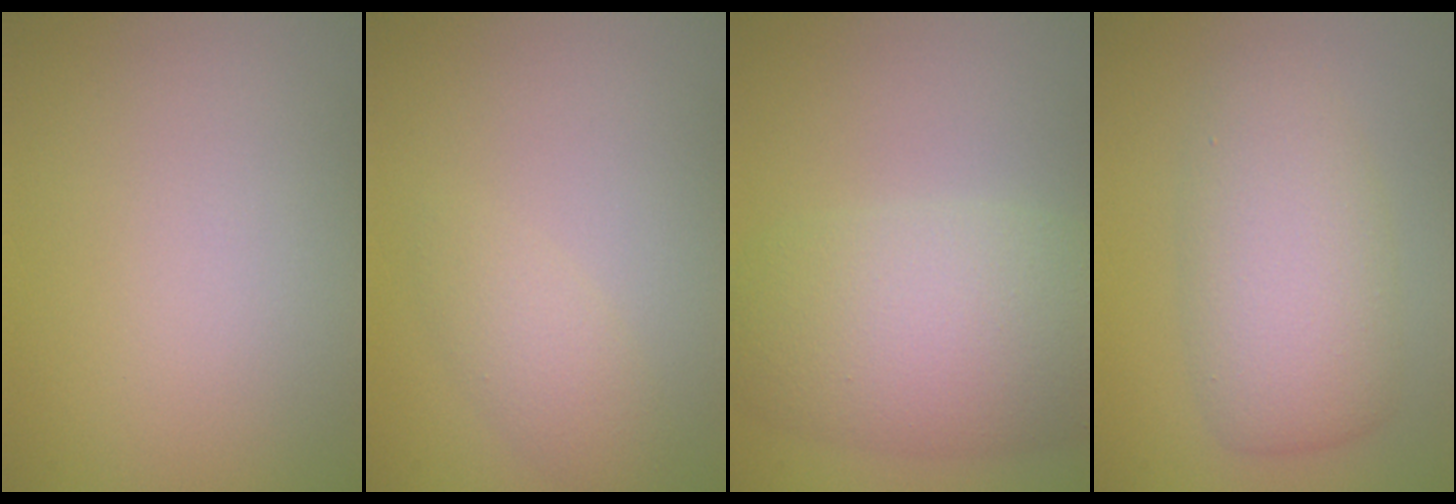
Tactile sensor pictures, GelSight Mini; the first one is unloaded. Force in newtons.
{"total": 1.9, "press": 1.9, "slide": 0.1}
{"total": 7.9, "press": 7.9, "slide": 0.3}
{"total": 5.5, "press": 5.5, "slide": 0.0}